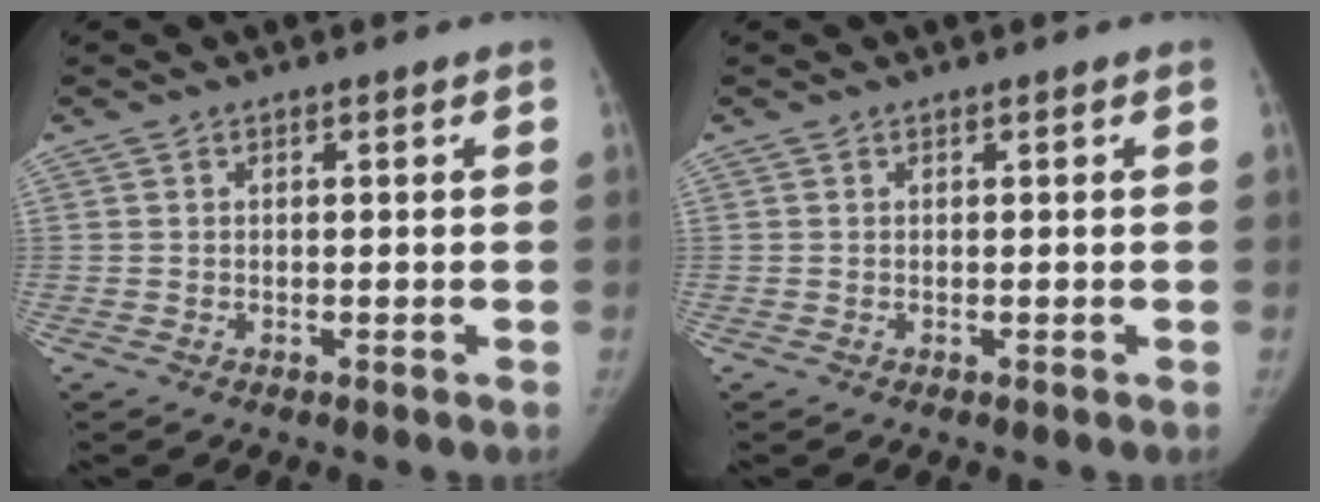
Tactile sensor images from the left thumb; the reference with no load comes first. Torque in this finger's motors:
{"motor_torque": [0.01, -0.01, 0.15, 0.04, 0.01]}